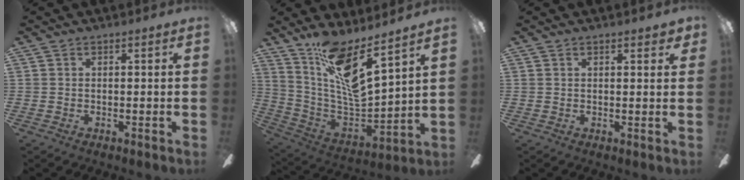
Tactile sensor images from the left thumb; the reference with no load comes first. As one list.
[{"total": 15.0, "force": [10.2, 3.7, 10.4], "torque": [-0.208, -0.082, 0.174]}, {"total": 2.4, "force": [1.5, 0.6, 1.7], "torque": [-0.021, -0.004, 0.022]}]